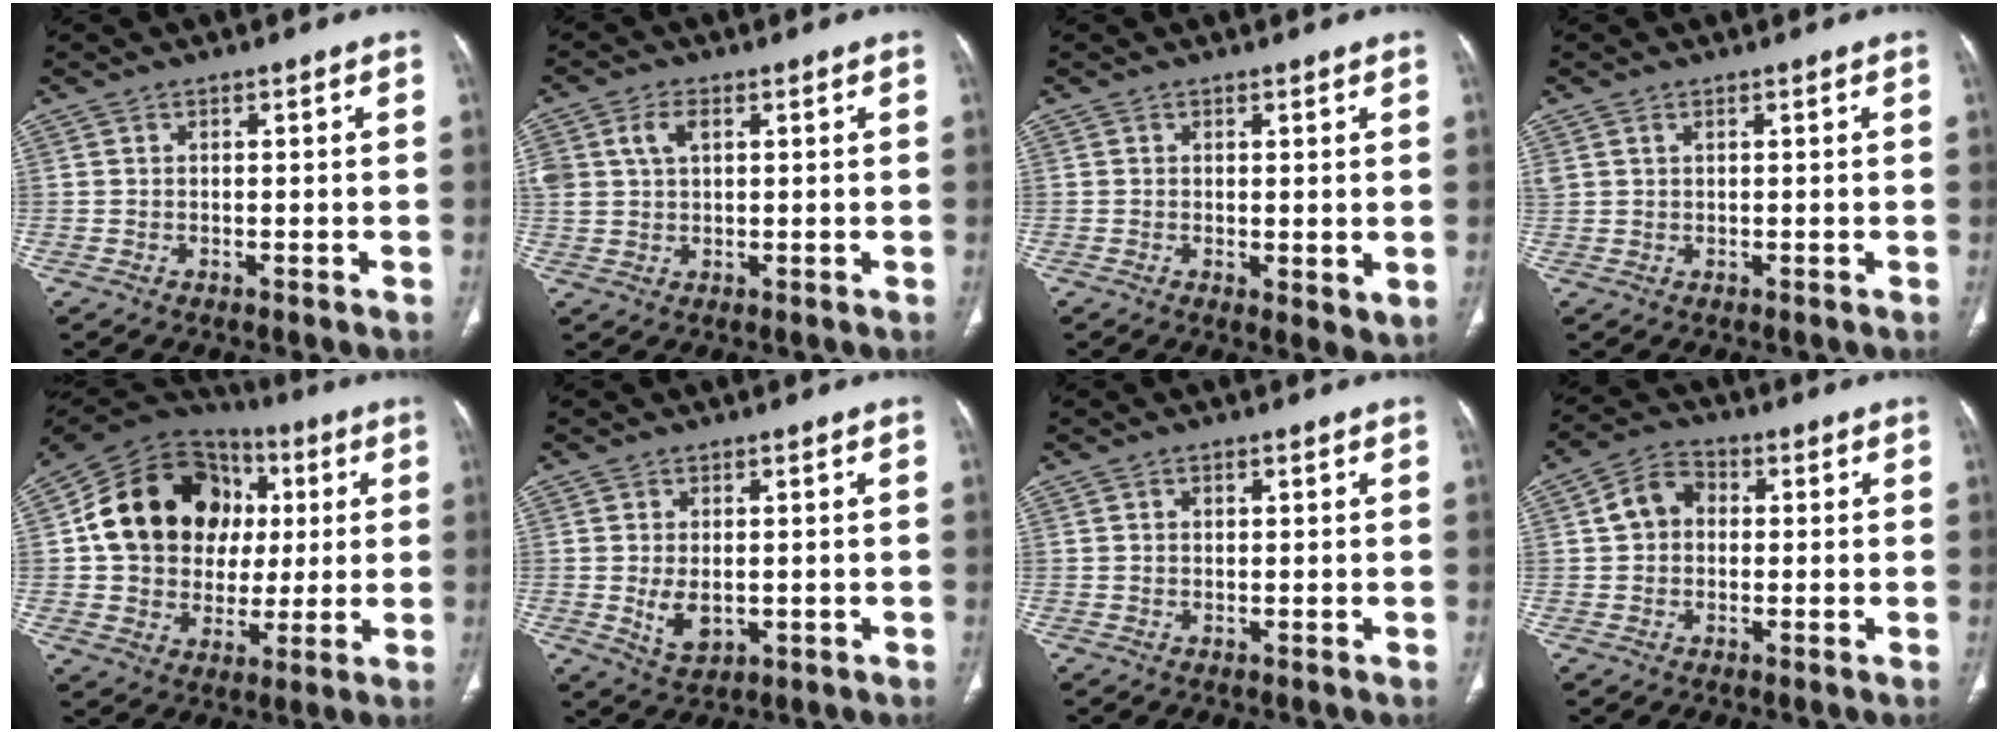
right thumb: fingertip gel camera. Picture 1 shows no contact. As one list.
[{"total": 6.2, "force": [2.1, 4.0, 4.3], "torque": [-0.096, 0.009, 0.046]}, {"total": 3.5, "force": [0.1, 1.4, 3.2], "torque": [-0.049, -0.015, 0.005]}, {"total": 1.6, "force": [0.8, 1.0, 1.0], "torque": [-0.025, 0.008, 0.024]}, {"total": 22.3, "force": [4.0, 17.9, 12.7], "torque": [-0.186, 0.031, 0.075]}, {"total": 5.1, "force": [-0.4, 3.1, 4.0], "torque": [-0.066, -0.011, 0.006]}, {"total": 1.0, "force": [0.4, 0.6, 0.6], "torque": [-0.010, 0.000, 0.006]}, {"total": 6.3, "force": [0.6, 5.1, 3.6], "torque": [-0.055, 0.018, 0.002]}]